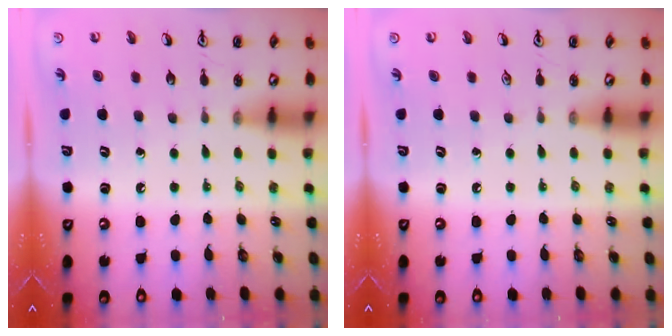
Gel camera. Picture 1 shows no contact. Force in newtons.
{"total": 0.0}